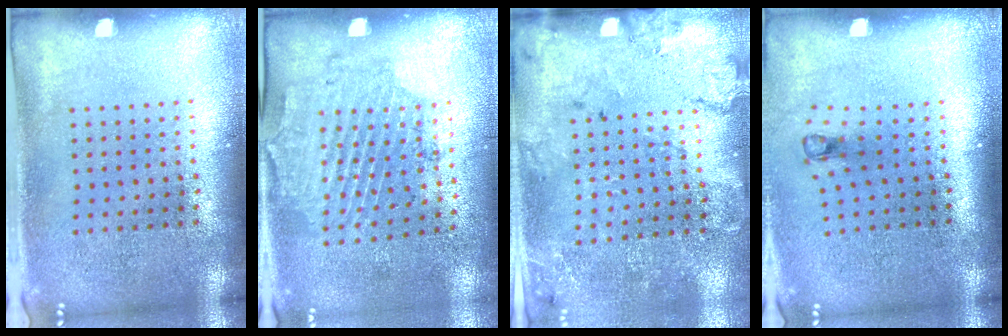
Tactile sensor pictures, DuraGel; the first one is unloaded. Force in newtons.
{"total": 1.7, "press": 1.2, "slide": 1.2}
{"total": 1.8, "press": 1.5, "slide": 1.0}
{"total": 0.8, "press": 0.4, "slide": 0.7}